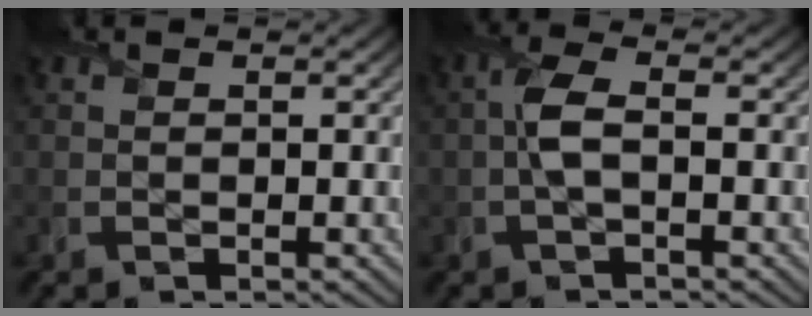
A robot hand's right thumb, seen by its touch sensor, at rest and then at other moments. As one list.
[{"total": 3.4, "force": [-0.4, 1.1, 3.2], "torque": [-0.070, 0.007, -0.011]}]